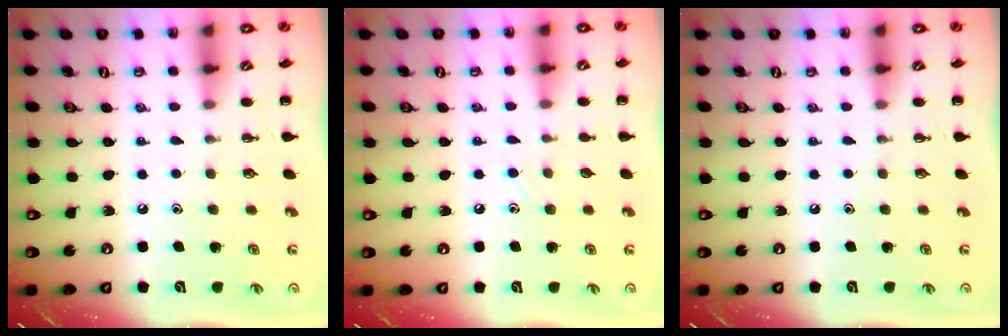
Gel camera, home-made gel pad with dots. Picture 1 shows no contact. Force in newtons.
{"total": 2.3, "press": 2.2, "slide": 0.9}
{"total": 0.0}